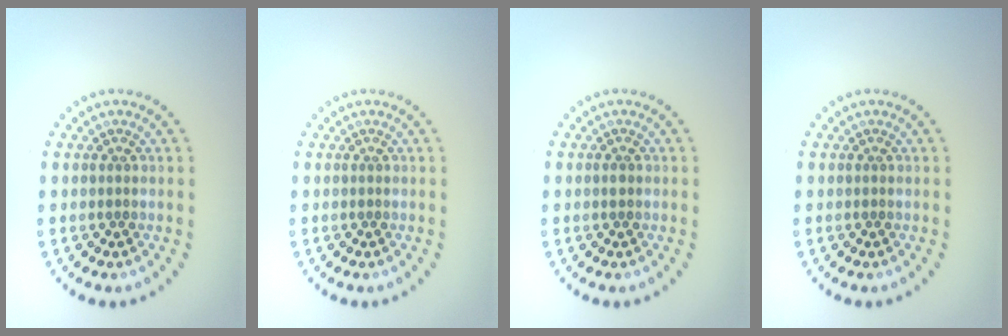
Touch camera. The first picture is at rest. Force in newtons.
{"total": 0.0}
{"total": 0.6, "press": 0.6, "slide": 0.0}
{"total": 0.0}